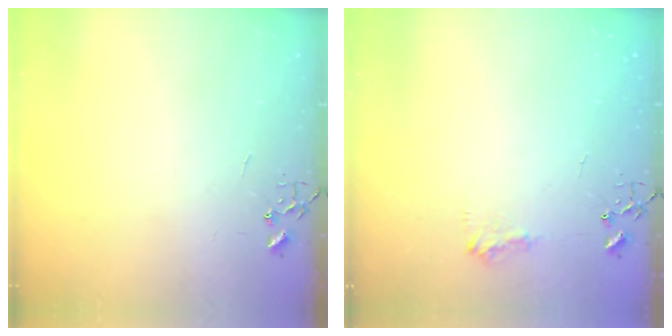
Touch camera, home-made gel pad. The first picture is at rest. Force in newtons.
{"total": 7.9, "press": 7.9, "slide": 0.6}